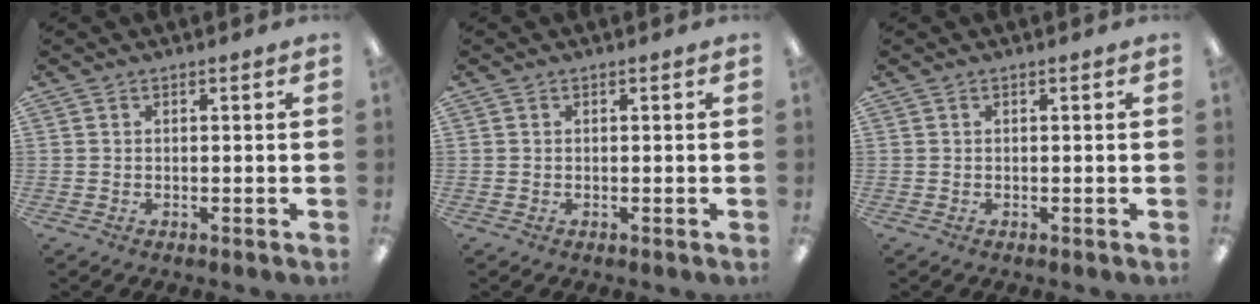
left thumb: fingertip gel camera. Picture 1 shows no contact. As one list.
[{"total": 0.0}, {"total": 0.0}]